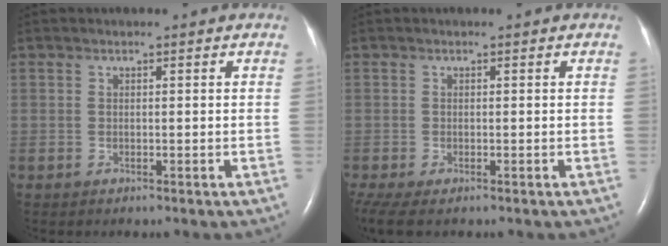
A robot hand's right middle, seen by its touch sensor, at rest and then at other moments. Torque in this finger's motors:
{"motor_torque": [0.40, -0.36, 0.16, 0.06]}